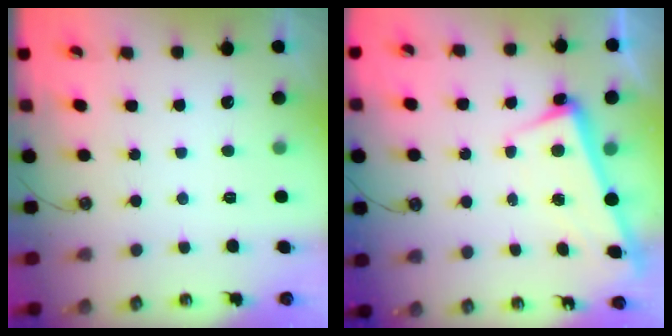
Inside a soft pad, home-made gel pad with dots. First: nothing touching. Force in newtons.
{"total": 2.6, "press": 2.3, "slide": 1.2}